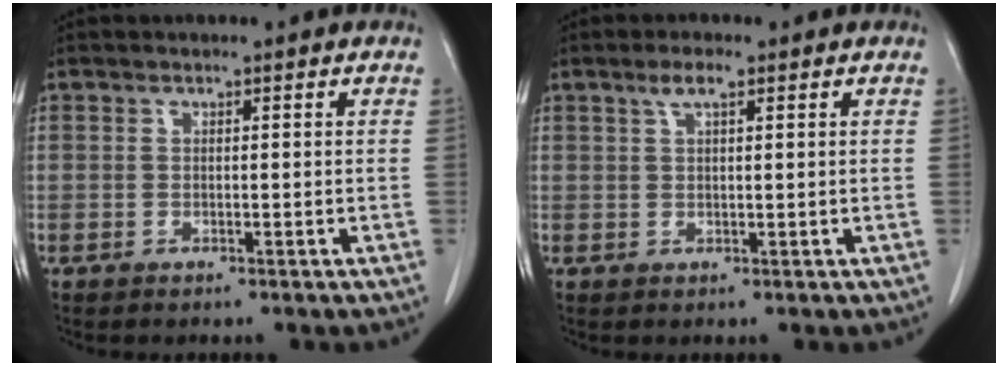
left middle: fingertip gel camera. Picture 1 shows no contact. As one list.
[{"total": 2.4, "force": [1.4, 0.4, 1.9], "torque": [-0.043, 0.006, 0.027]}]